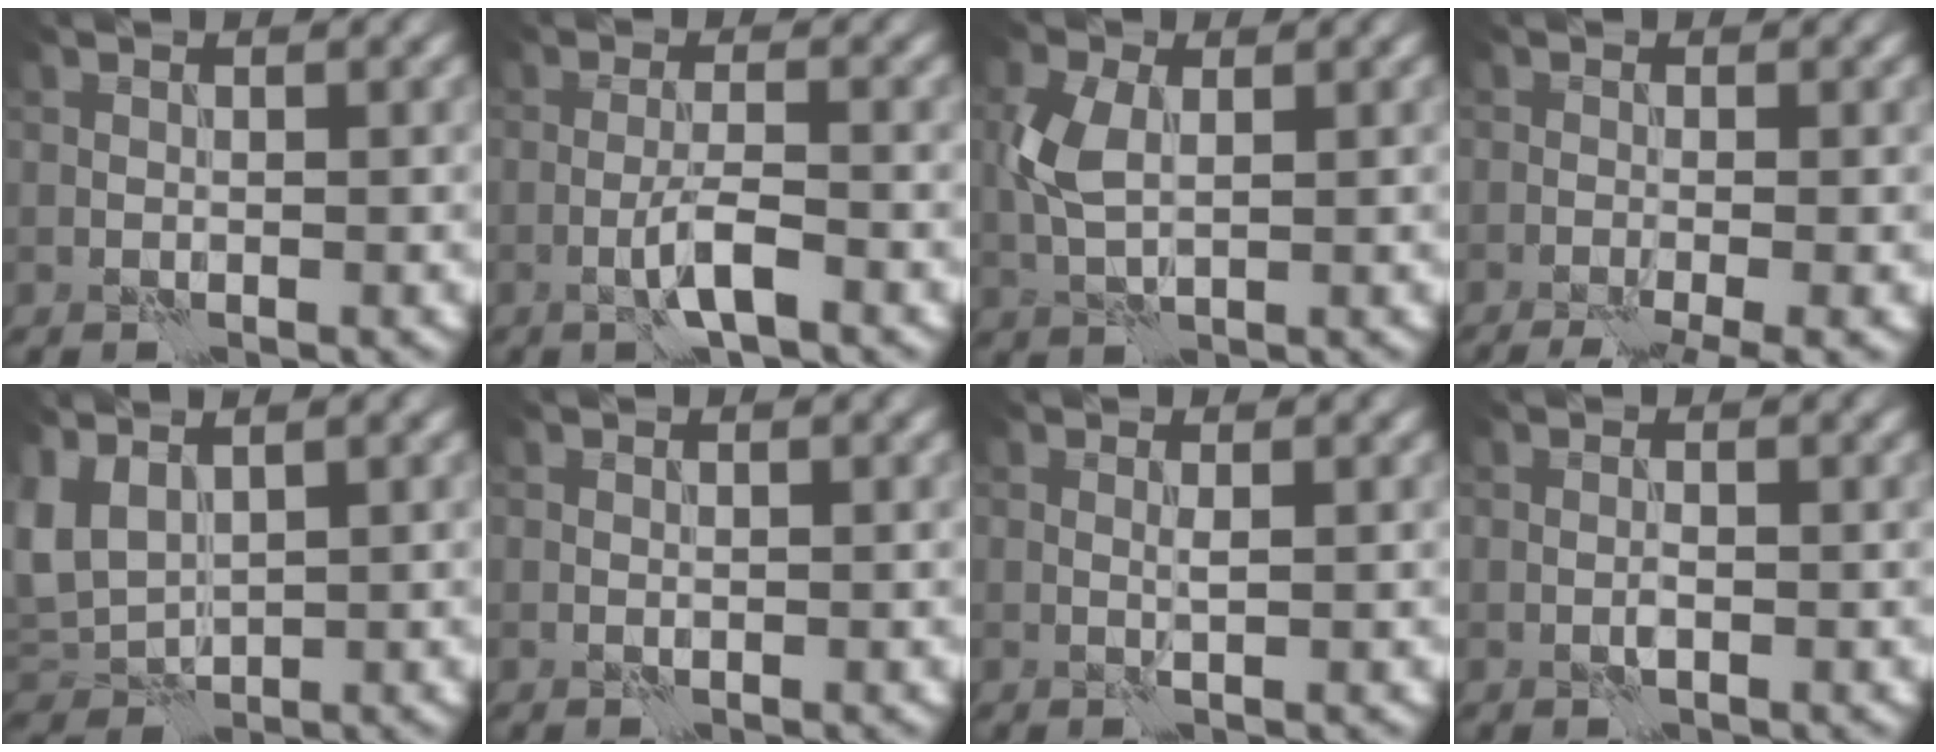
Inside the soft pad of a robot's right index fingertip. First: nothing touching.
{"total": 2.8, "force": [-1.3, 0.3, 2.5], "torque": [-0.047, 0.010, -0.029]}
{"total": 3.9, "force": [0.4, 2.4, 3.1], "torque": [-0.081, 0.006, 0.010]}
{"total": 5.2, "force": [-2.9, 1.4, 4.1], "torque": [-0.046, -0.001, -0.046]}
{"total": 2.9, "force": [1.5, 1.8, 1.7], "torque": [-0.047, 0.005, 0.034]}
{"total": 0.0}
{"total": 0.6, "force": [0.3, 0.0, 0.5], "torque": [-0.010, 0.004, 0.003]}
{"total": 0.8, "force": [-0.3, 0.1, 0.7], "torque": [-0.016, 0.001, -0.007]}